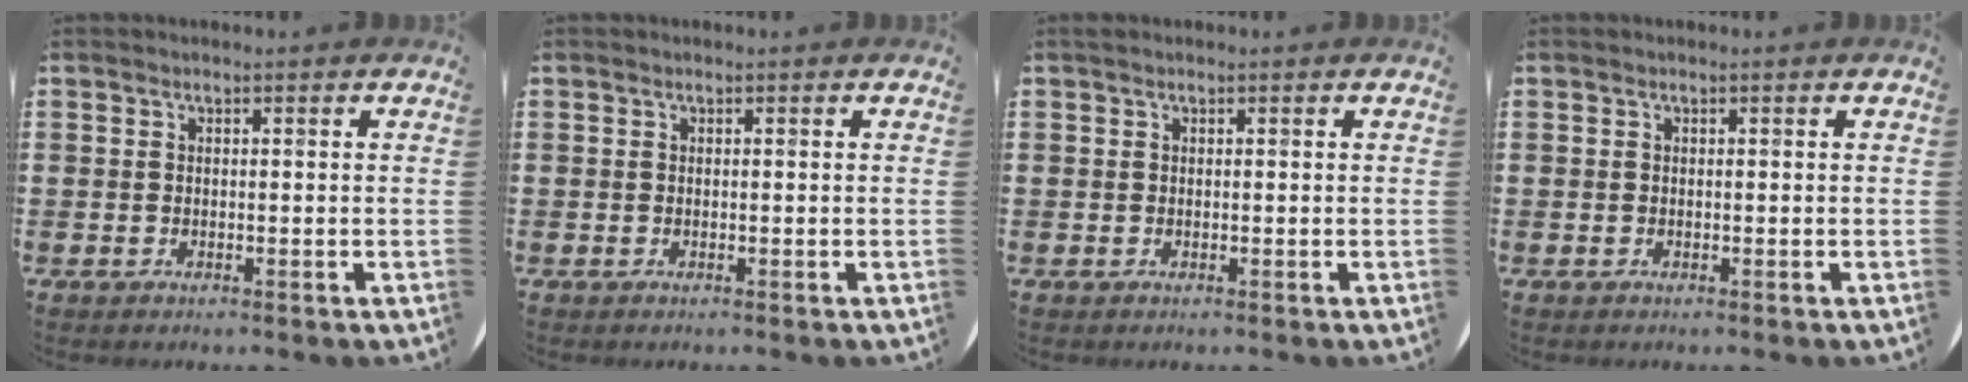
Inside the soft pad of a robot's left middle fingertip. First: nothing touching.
{"total": 0.0}
{"total": 0.0}
{"total": 0.0}